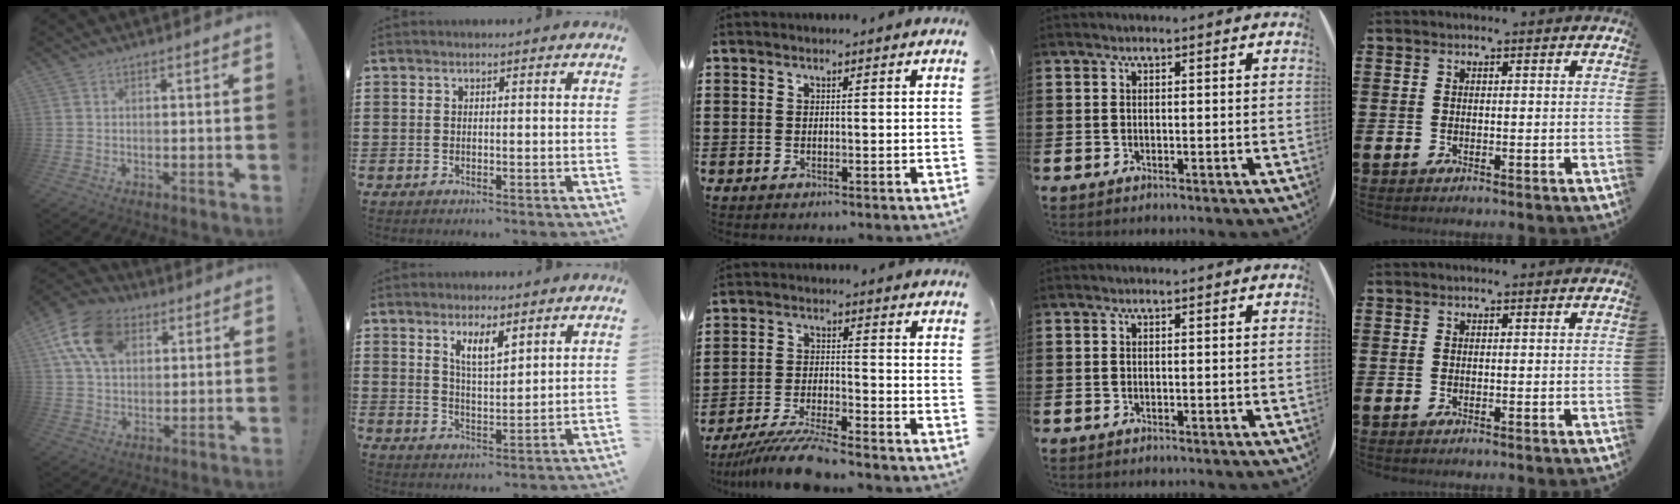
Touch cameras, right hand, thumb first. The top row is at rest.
{"thumb": {"total": 16.3, "force": [6.5, 11.3, 9.8], "torque": [-0.163, -0.014, 0.125]}, "index": {"total": 4.7, "force": [2.8, 1.4, 3.5], "torque": [-0.067, 0.001, 0.047]}, "middle": {"total": 7.0, "force": [-6.4, 0.0, 2.9], "torque": [-0.059, -0.008, -0.122]}}